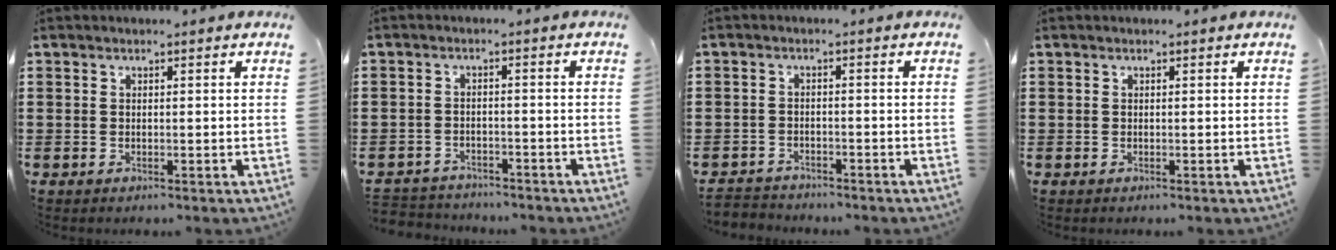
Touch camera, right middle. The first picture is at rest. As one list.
[{"total": 3.1, "force": [-3.0, 0.8, -0.5], "torque": [0.001, 0.001, -0.068]}, {"total": 2.8, "force": [-2.6, 0.8, -0.4], "torque": [0.000, 0.000, -0.060]}, {"total": 0.0}]